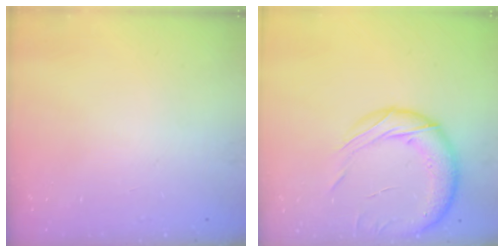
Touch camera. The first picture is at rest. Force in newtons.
{"total": 17.5, "press": 17.1, "slide": 3.9}